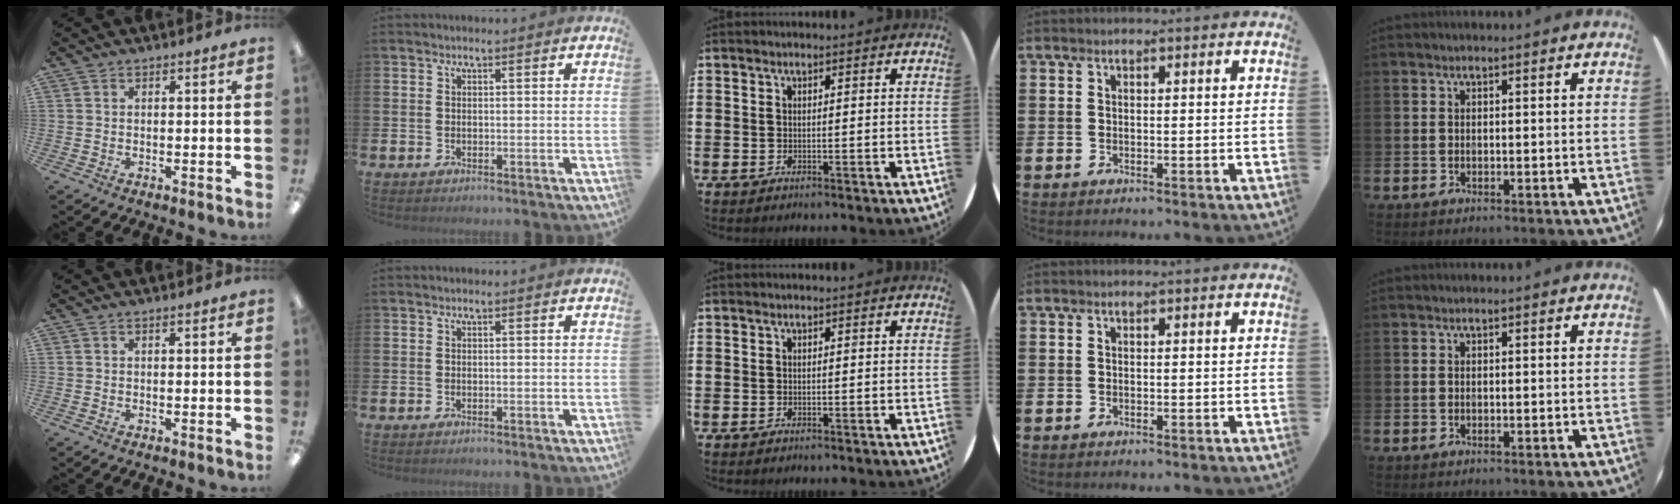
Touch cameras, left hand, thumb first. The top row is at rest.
{}